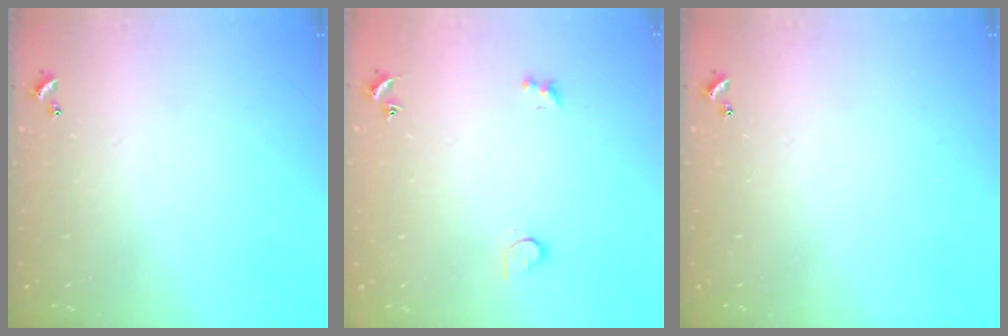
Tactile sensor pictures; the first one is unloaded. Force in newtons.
{"total": 2.4, "press": 1.9, "slide": 1.4}
{"total": 0.0}